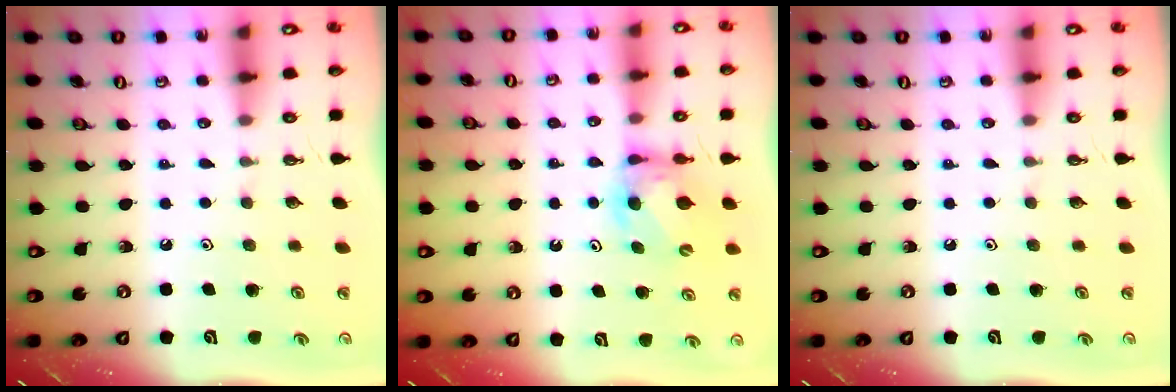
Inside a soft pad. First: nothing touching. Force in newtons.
{"total": 6.1, "press": 6.1, "slide": 0.3}
{"total": 0.0}